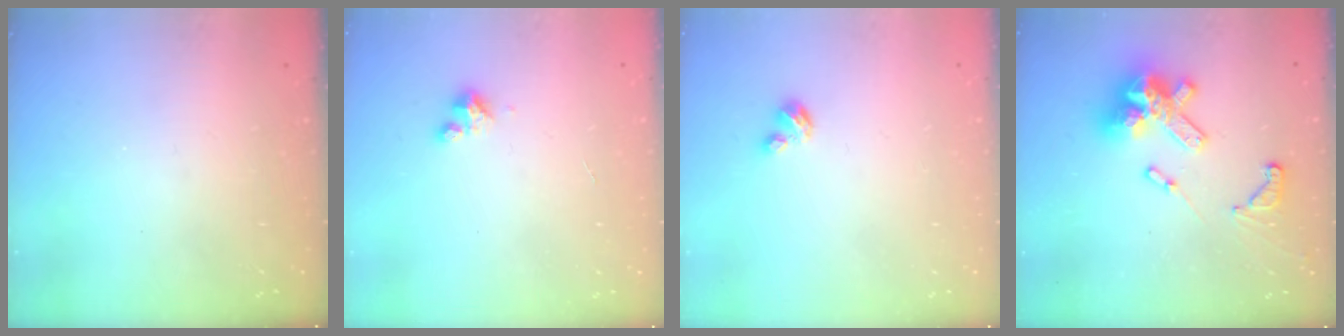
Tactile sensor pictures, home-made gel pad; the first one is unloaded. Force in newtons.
{"total": 2.0, "press": 2.0, "slide": 0.3}
{"total": 3.2, "press": 3.2, "slide": 0.3}
{"total": 17.1, "press": 17.0, "slide": 1.0}